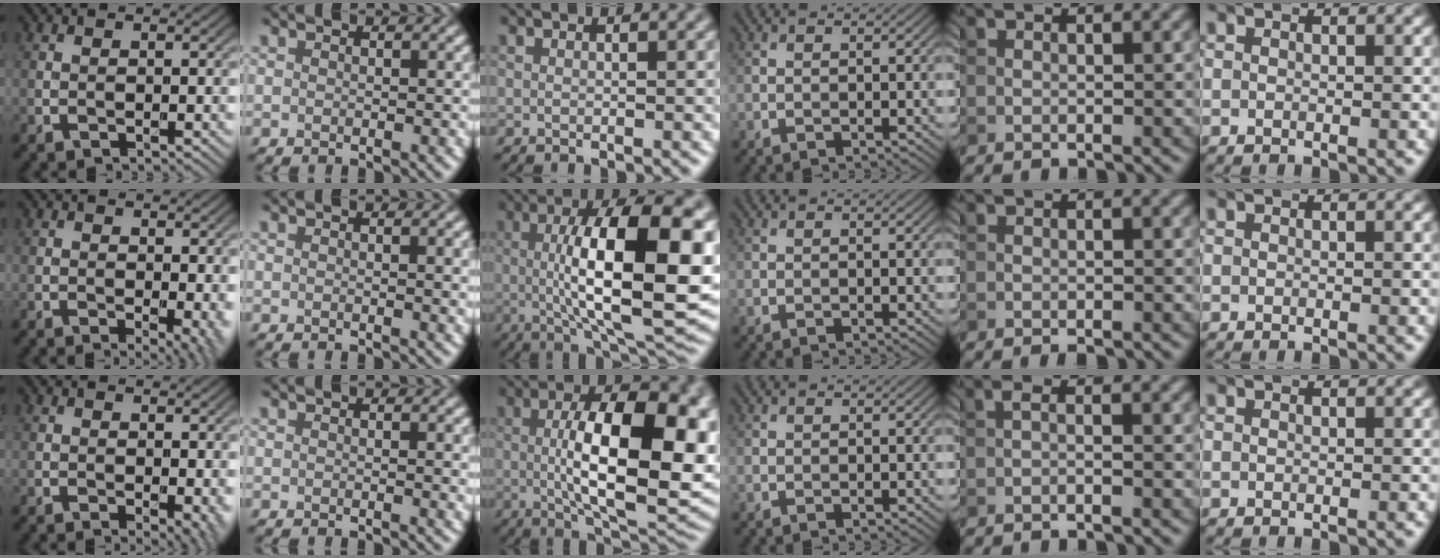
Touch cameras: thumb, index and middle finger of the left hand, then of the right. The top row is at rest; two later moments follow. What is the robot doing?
{"motion": "unscrew", "object": "dispenser bottle"}